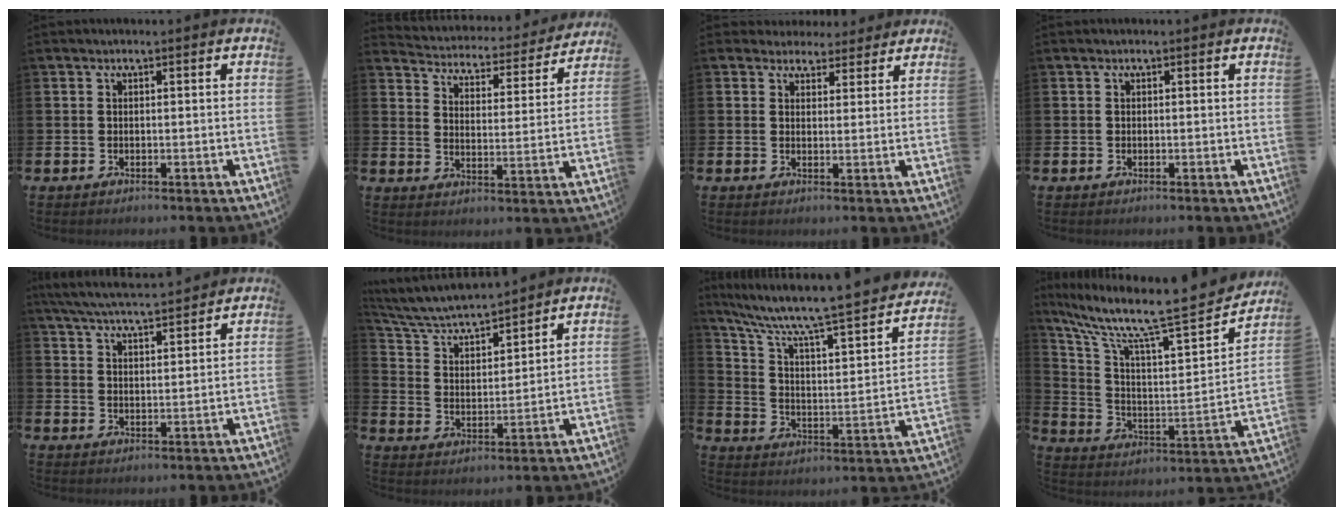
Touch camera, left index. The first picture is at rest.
{"total": 4.2, "force": [4.0, 1.2, 0.5], "torque": [-0.037, -0.036, 0.063]}
{"total": 3.5, "force": [3.0, 1.8, -0.1], "torque": [-0.001, -0.014, 0.051]}
{"total": 0.0}
{"total": 6.0, "force": [5.9, 0.2, 1.5], "torque": [-0.052, -0.029, 0.106]}
{"total": 5.9, "force": [5.6, 1.1, 1.7], "torque": [-0.064, -0.043, 0.093]}
{"total": 7.8, "force": [6.5, 1.0, 4.1], "torque": [-0.104, -0.057, 0.100]}
{"total": 9.9, "force": [8.5, 1.7, 4.8], "torque": [-0.115, -0.072, 0.128]}